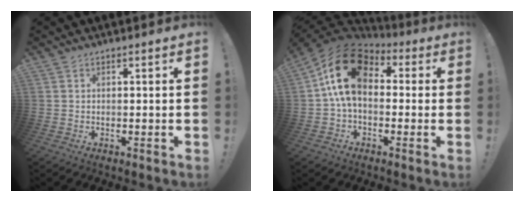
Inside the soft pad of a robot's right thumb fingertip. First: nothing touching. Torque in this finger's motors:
{"motor_torque": [2.37, 2.23, 1.49, -0.25, 0.51]}